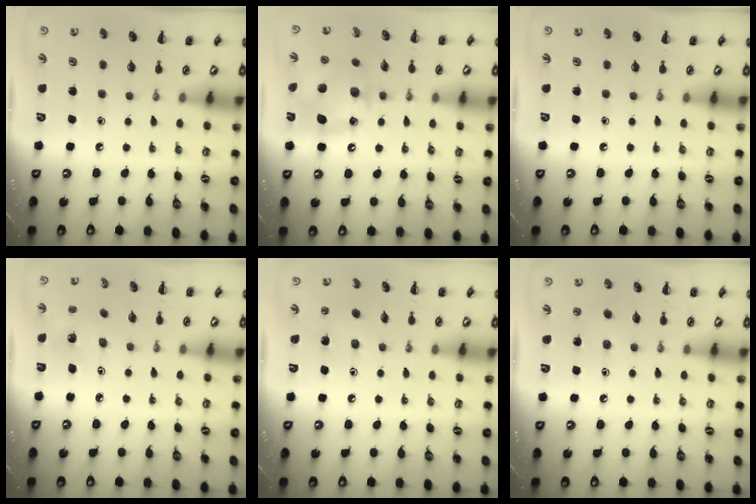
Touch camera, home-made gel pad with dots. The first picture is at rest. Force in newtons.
{"total": 12.3, "press": 12.2, "slide": 1.6}
{"total": 0.0}
{"total": 2.3, "press": 2.2, "slide": 0.7}
{"total": 2.1, "press": 2.0, "slide": 0.6}
{"total": 4.4, "press": 4.3, "slide": 1.1}